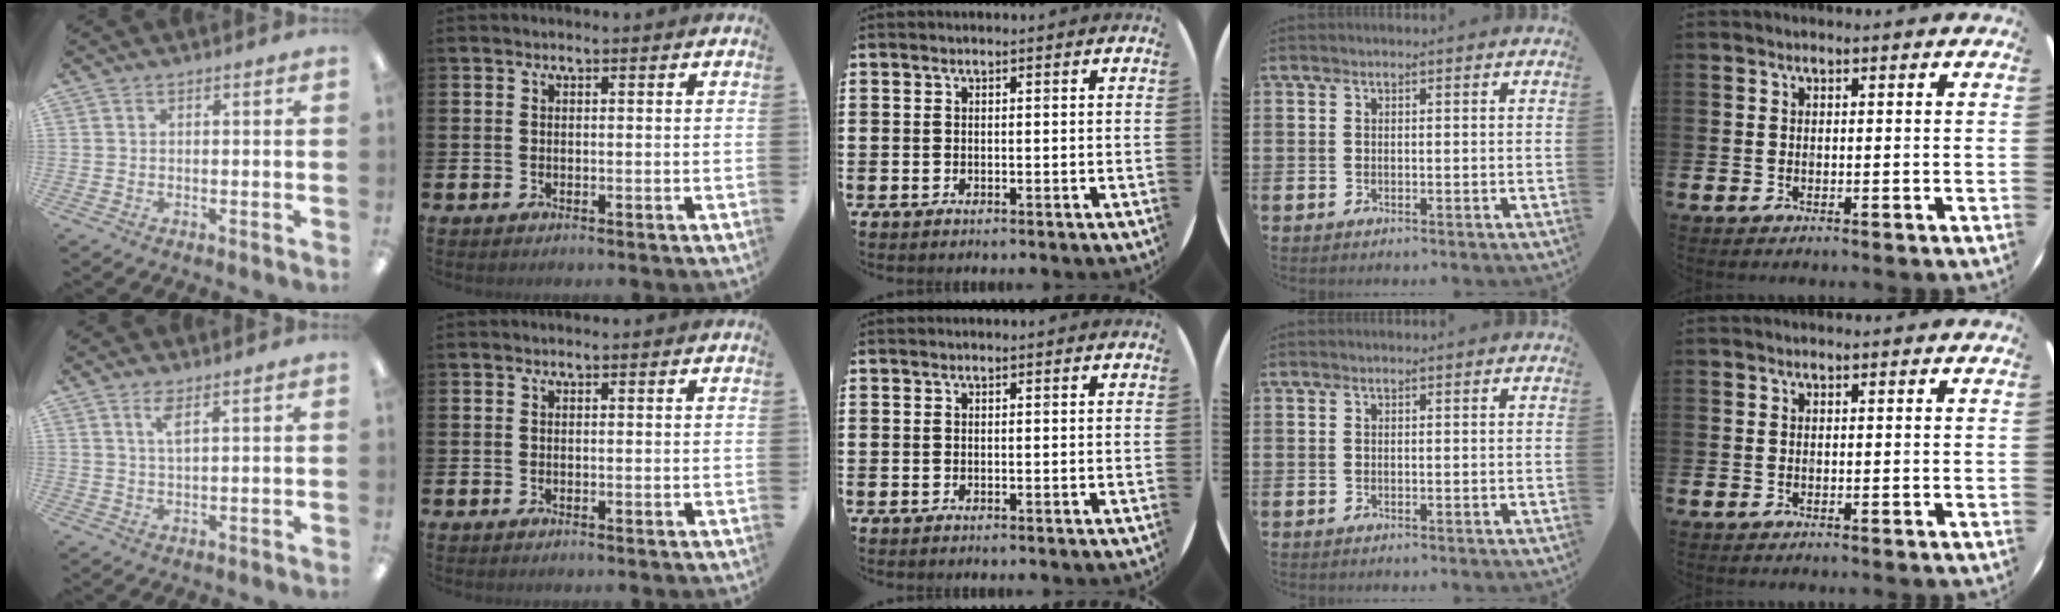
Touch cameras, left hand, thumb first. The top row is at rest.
{"thumb": {"total": 3.3, "force": [2.1, 0.8, 2.4], "torque": [-0.054, 0.002, 0.037]}}